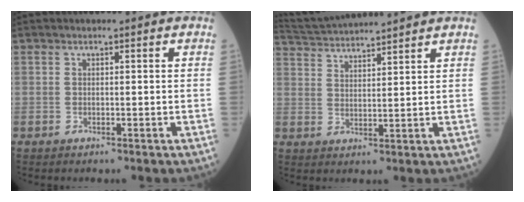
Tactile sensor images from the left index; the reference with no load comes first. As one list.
[{"total": 9.5, "force": [9.1, -0.8, 2.4], "torque": [-0.057, 0.027, 0.156]}]